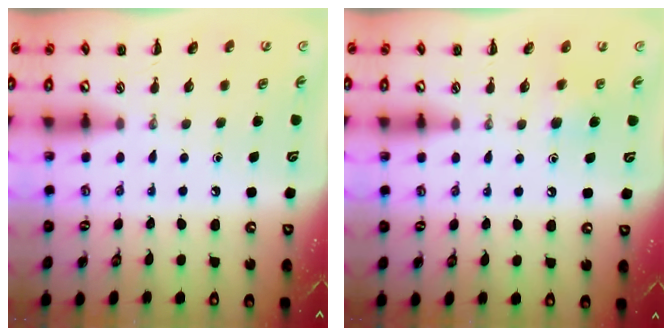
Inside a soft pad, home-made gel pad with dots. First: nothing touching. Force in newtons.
{"total": 6.8, "press": 6.6, "slide": 1.6}